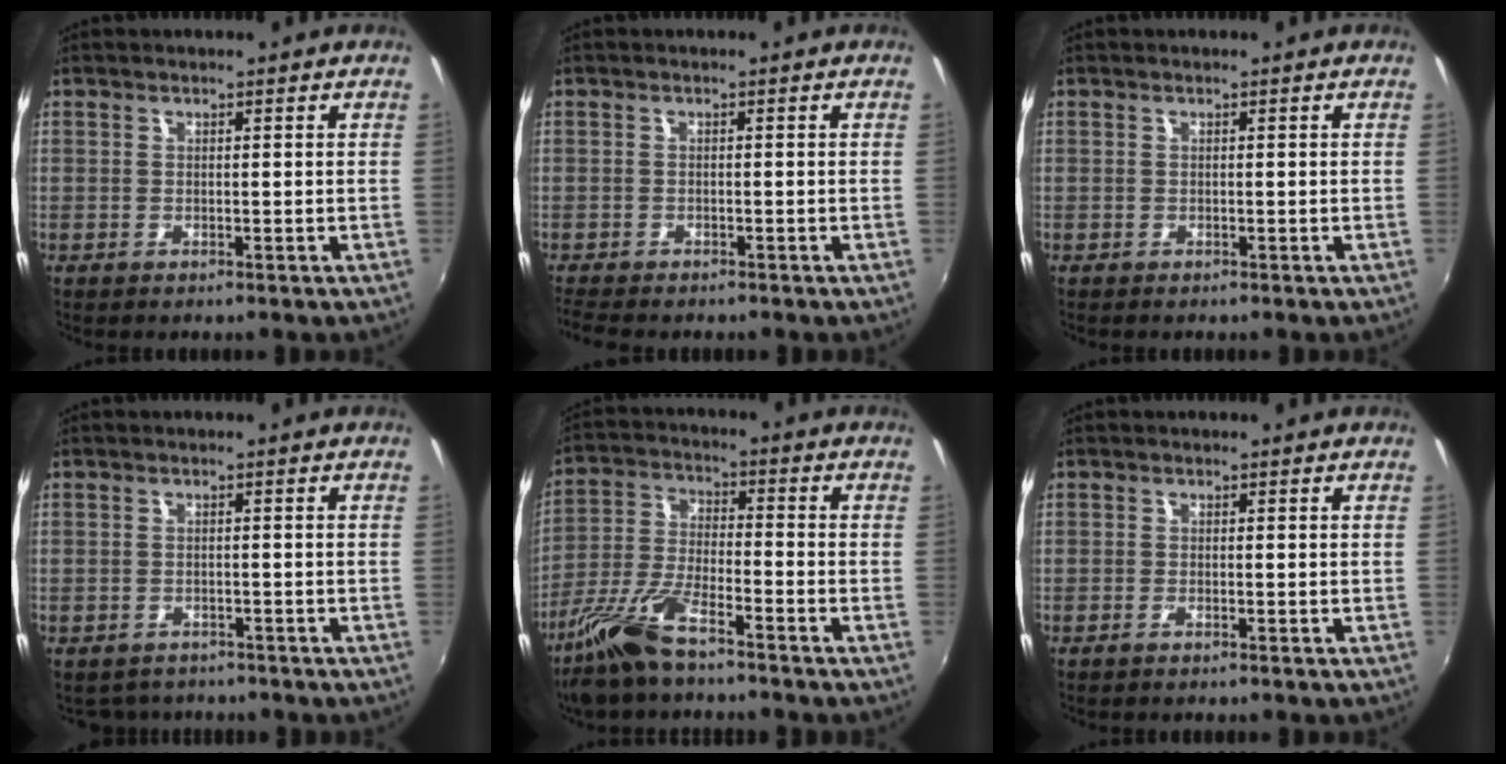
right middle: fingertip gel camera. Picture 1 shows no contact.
{"total": 4.5, "force": [-4.1, 0.8, 1.7], "torque": [-0.047, -0.024, -0.072]}
{"total": 0.0}
{"total": 3.8, "force": [-3.3, 1.9, 0.5], "torque": [-0.017, -0.008, -0.047]}
{"total": 11.7, "force": [-8.4, 3.0, 7.5], "torque": [-0.163, -0.012, -0.169]}
{"total": 0.8, "force": [-0.7, -0.1, 0.5], "torque": [-0.011, -0.002, -0.015]}